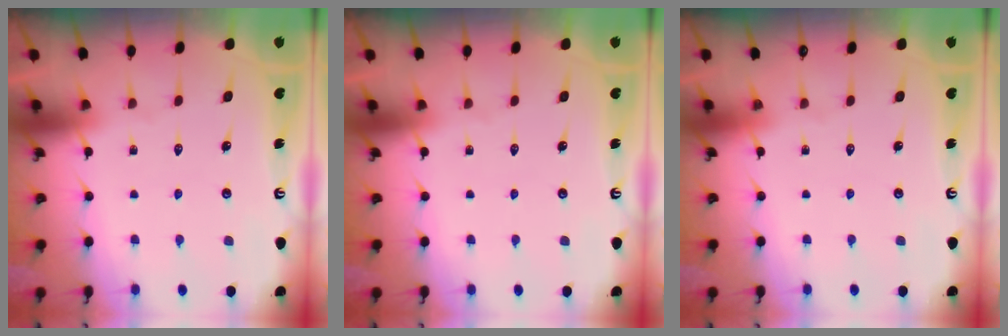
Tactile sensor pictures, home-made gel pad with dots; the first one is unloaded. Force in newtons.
{"total": 0.0}
{"total": 0.0}